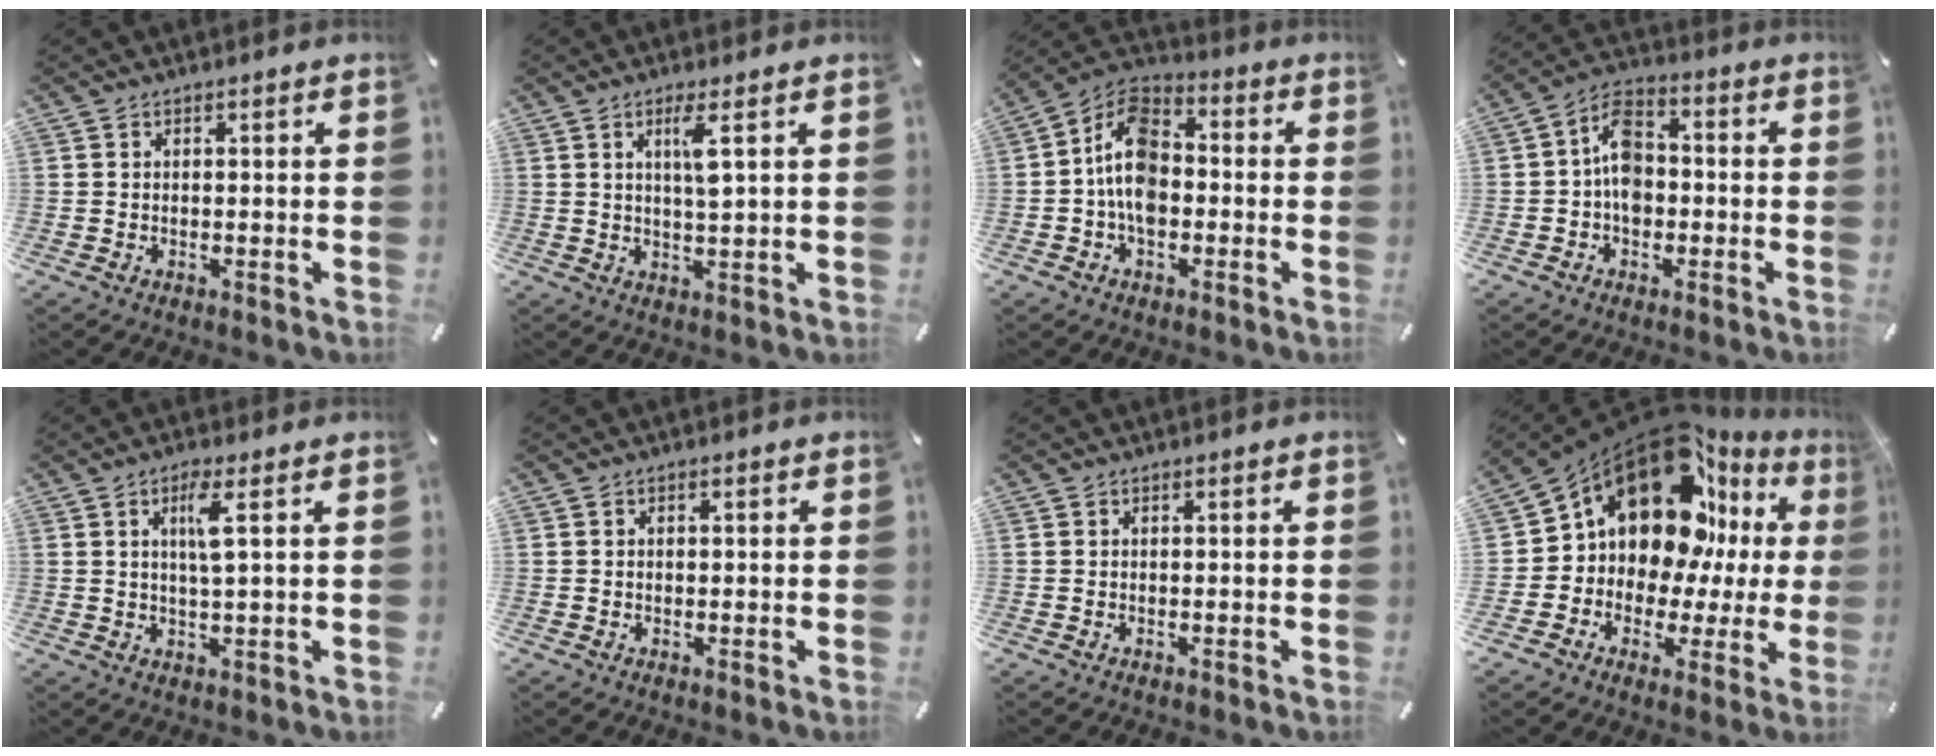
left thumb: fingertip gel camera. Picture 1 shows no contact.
{"total": 5.1, "force": [1.9, 0.5, 4.7], "torque": [-0.090, -0.003, 0.026]}
{"total": 11.1, "force": [-2.1, 7.6, 7.7], "torque": [-0.161, 0.008, -0.043]}
{"total": 8.4, "force": [-1.1, 6.1, 5.7], "torque": [-0.106, 0.019, -0.019]}
{"total": 5.7, "force": [1.7, 0.6, 5.4], "torque": [-0.103, -0.004, 0.022]}
{"total": 0.6, "force": [0.0, 0.6, 0.2], "torque": [-0.005, 0.003, -0.001]}
{"total": 0.0}
{"total": 19.2, "force": [9.9, 12.4, 10.8], "torque": [-0.190, -0.084, 0.173]}